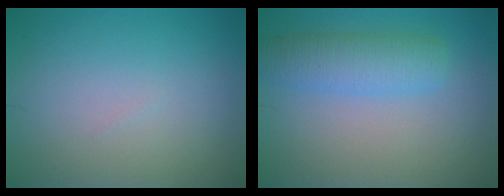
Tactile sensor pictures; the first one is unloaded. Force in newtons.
{"total": 4.2, "press": 4.2, "slide": 0.2}